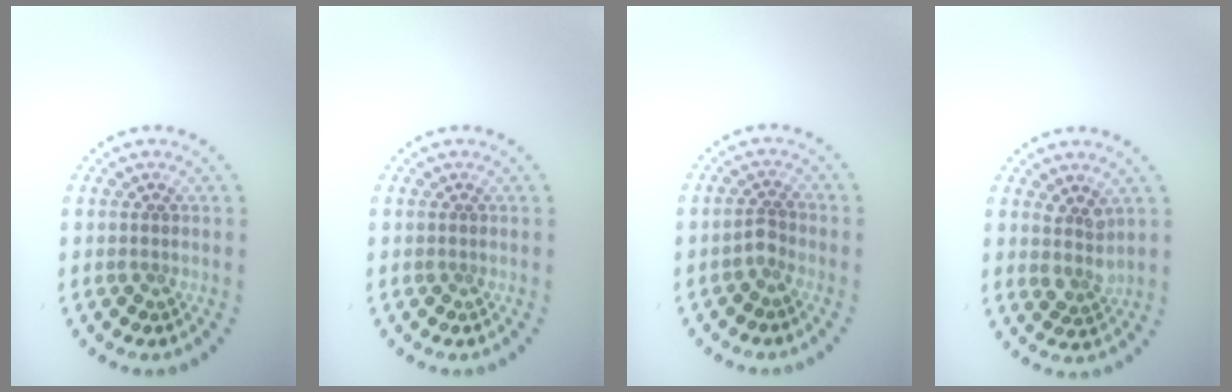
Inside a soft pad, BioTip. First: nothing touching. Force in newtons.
{"total": 0.0}
{"total": 1.4, "press": 1.1, "slide": 0.8}
{"total": 2.0, "press": 1.6, "slide": 1.2}